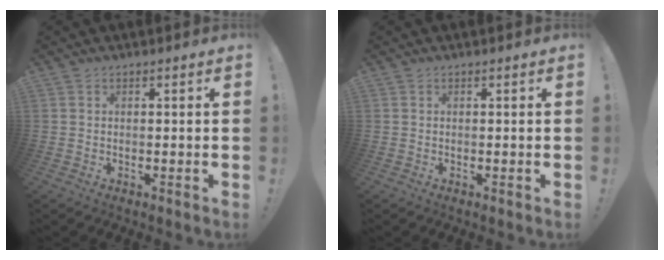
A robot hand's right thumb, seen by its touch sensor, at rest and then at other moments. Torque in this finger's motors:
{"motor_torque": [0.00, 0.00, -0.02, 0.02, 0.00]}